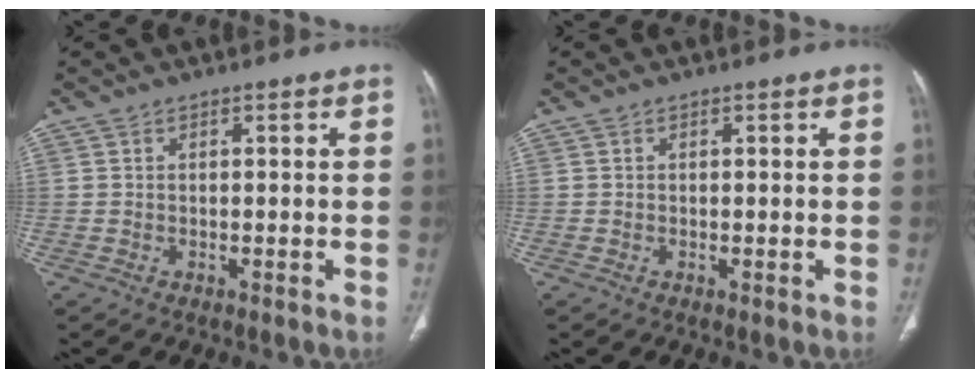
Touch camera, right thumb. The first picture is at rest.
{"total": 0.0}